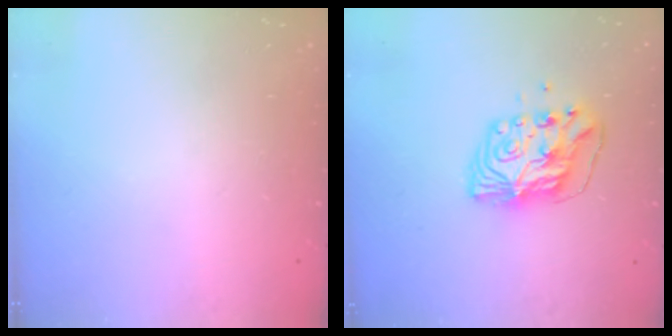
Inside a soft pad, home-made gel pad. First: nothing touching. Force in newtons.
{"total": 9.3, "press": 9.3, "slide": 0.8}